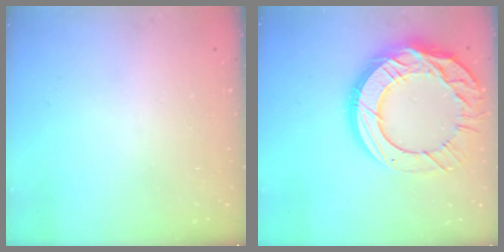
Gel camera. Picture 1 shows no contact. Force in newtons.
{"total": 24.9, "press": 24.8, "slide": 2.4}